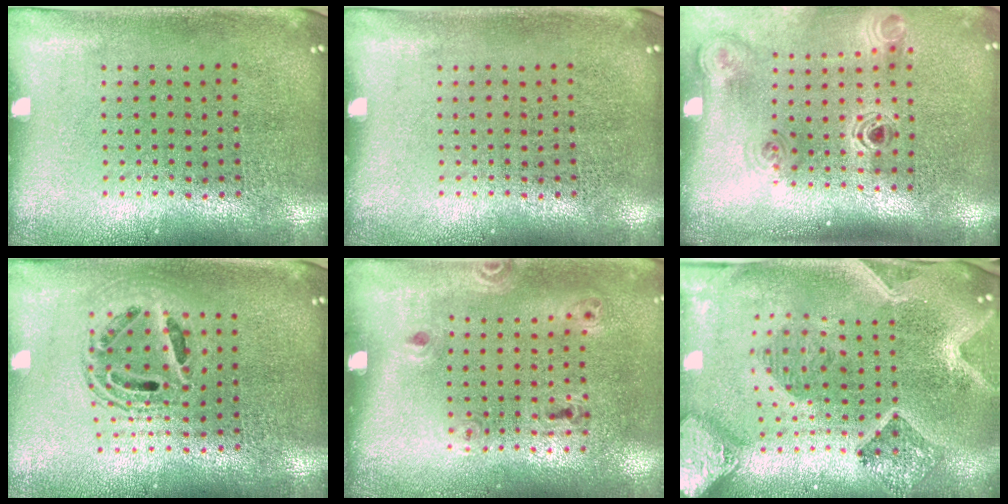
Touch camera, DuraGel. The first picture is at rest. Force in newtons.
{"total": 0.0}
{"total": 1.3, "press": 1.2, "slide": 0.5}
{"total": 1.5, "press": 1.3, "slide": 0.8}
{"total": 1.3, "press": 0.8, "slide": 1.1}
{"total": 3.0, "press": 2.6, "slide": 1.5}